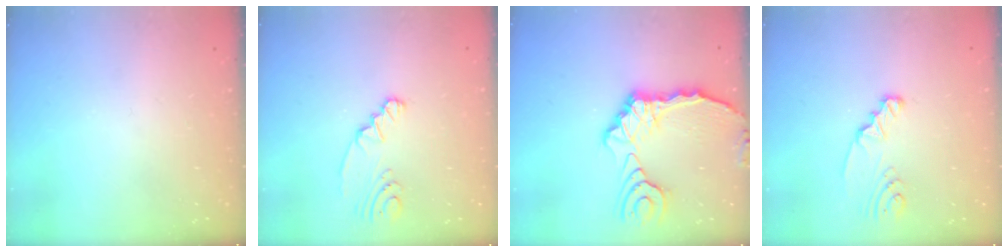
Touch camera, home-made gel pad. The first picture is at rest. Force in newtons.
{"total": 2.9, "press": 2.7, "slide": 1.2}
{"total": 12.5, "press": 12.4, "slide": 1.9}
{"total": 2.4, "press": 2.4, "slide": 0.3}